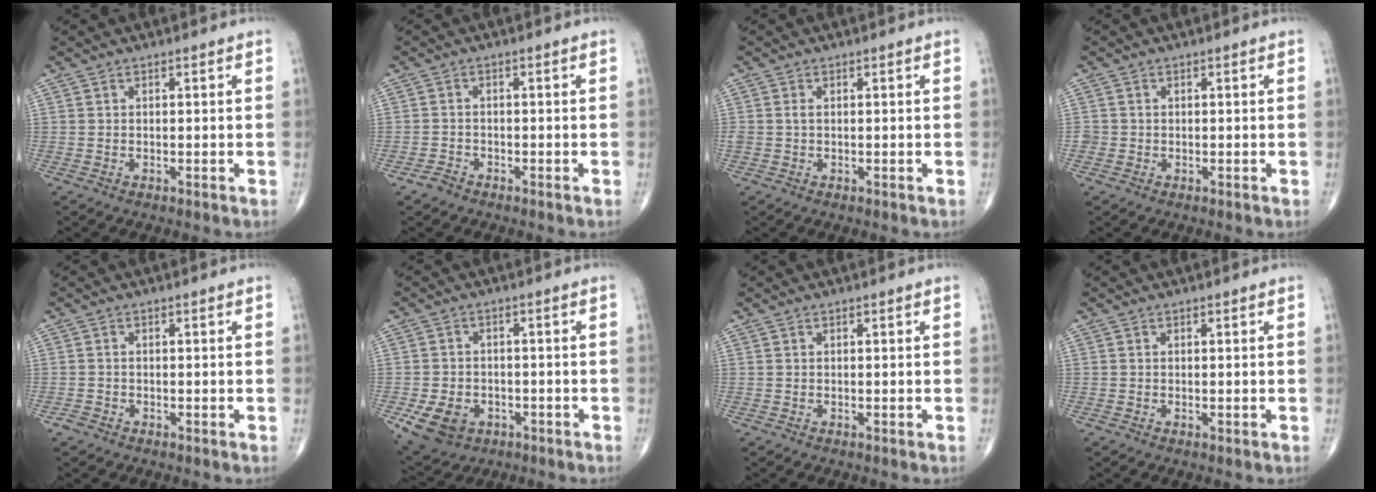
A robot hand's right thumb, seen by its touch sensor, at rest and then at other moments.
{"total": 1.9, "force": [-1.5, 1.1, 0.5], "torque": [-0.015, 0.005, -0.028]}
{"total": 0.9, "force": [0.0, 0.6, 0.7], "torque": [-0.016, 0.000, -0.001]}
{"total": 1.2, "force": [-0.4, 1.1, 0.1], "torque": [0.002, 0.004, -0.011]}
{"total": 1.2, "force": [-0.9, 0.9, 0.3], "torque": [-0.006, 0.002, -0.019]}
{"total": 9.0, "force": [-3.6, 6.8, 4.7], "torque": [-0.084, 0.013, -0.049]}
{"total": 0.0}
{"total": 0.0}